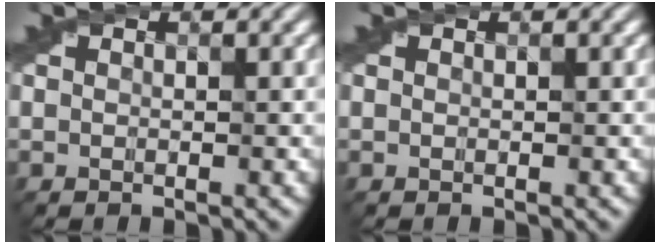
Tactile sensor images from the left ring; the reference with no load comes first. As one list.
[{"total": 0.0}]